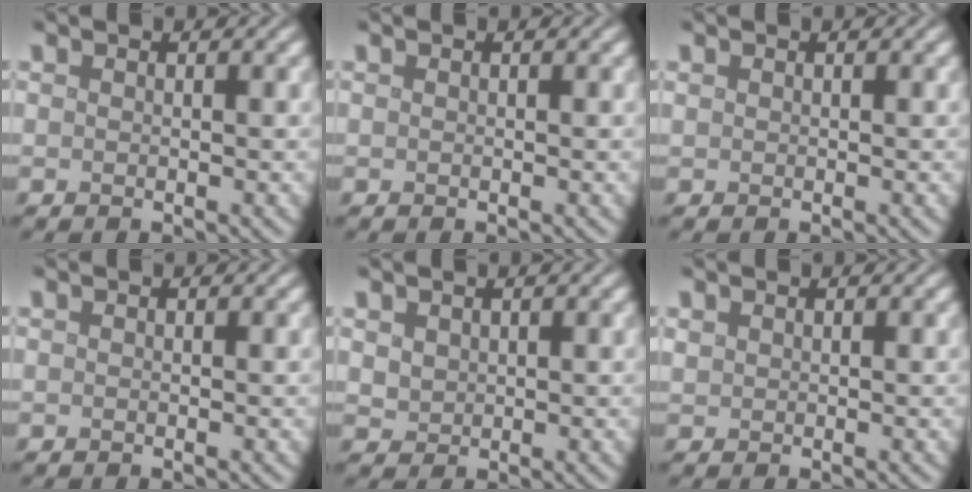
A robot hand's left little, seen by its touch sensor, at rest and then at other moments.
{"total": 0.0}
{"total": 0.0}
{"total": 0.0}
{"total": 1.6, "force": [0.5, 1.3, 0.7], "torque": [-0.015, 0.005, 0.012]}
{"total": 0.5, "force": [0.3, 0.4, 0.1], "torque": [-0.004, 0.002, 0.007]}